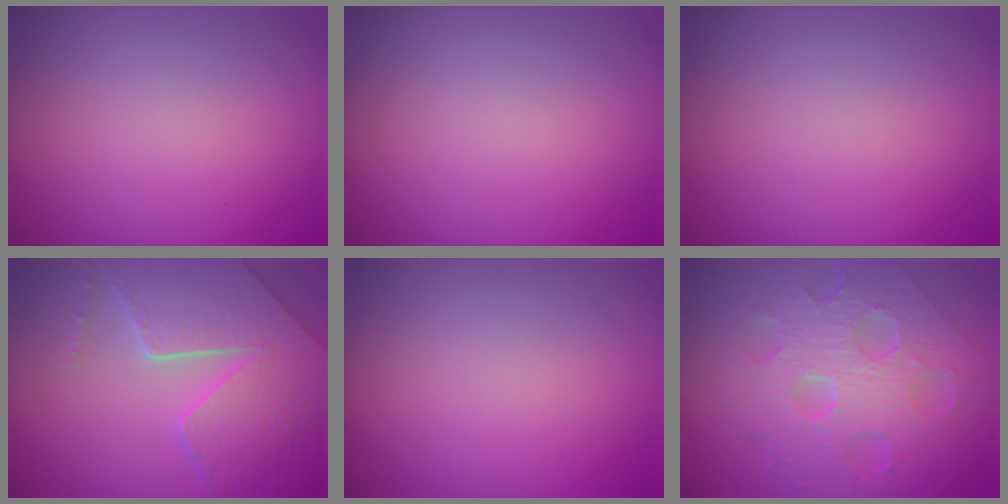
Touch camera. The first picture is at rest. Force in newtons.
{"total": 0.0}
{"total": 0.0}
{"total": 7.0, "press": 5.9, "slide": 3.9}
{"total": 0.0}
{"total": 9.0, "press": 6.5, "slide": 6.3}